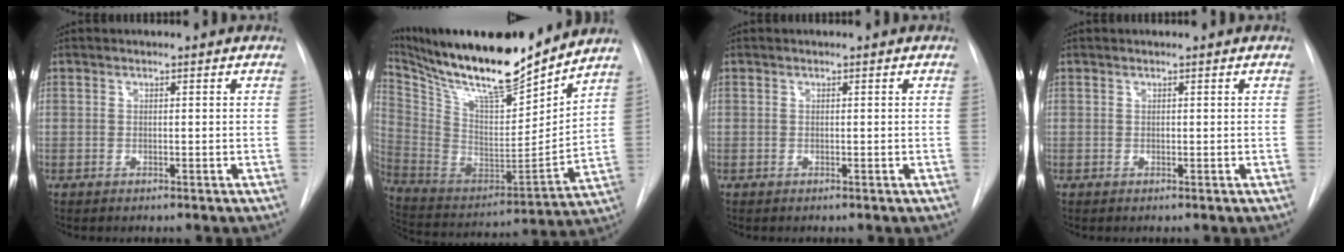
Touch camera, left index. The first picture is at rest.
{"total": 23.6, "force": [20.4, 3.2, 11.4], "torque": [-0.233, -0.022, 0.350]}
{"total": 0.0}
{"total": 0.0}